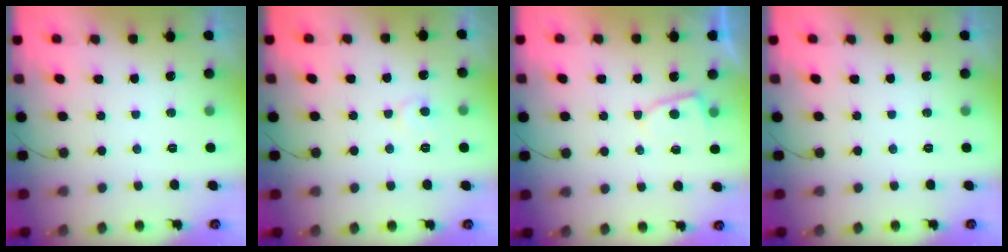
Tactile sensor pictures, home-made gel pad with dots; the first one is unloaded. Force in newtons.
{"total": 6.2, "press": 6.2, "slide": 0.5}
{"total": 3.8, "press": 3.8, "slide": 0.4}
{"total": 0.0}